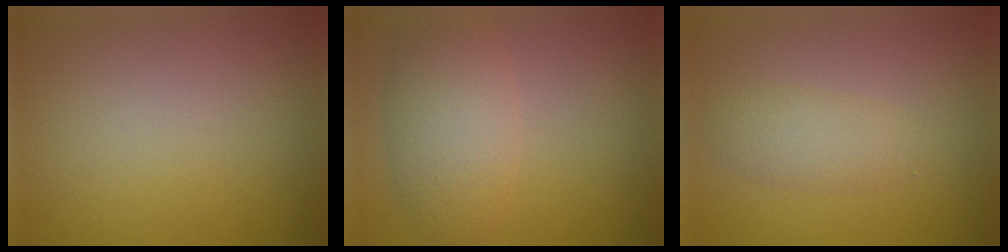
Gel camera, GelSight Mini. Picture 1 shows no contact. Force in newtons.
{"total": 4.9, "press": 4.9, "slide": 0.5}
{"total": 2.1, "press": 2.1, "slide": 0.1}